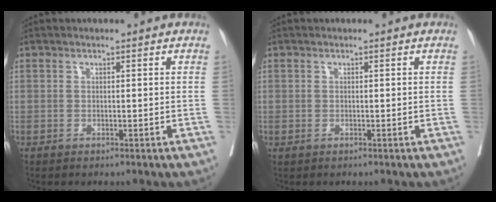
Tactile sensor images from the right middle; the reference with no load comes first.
{"total": 0.0}